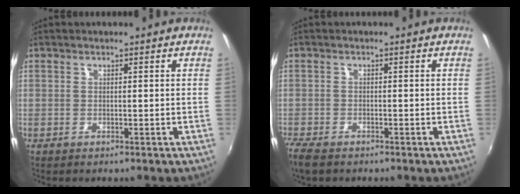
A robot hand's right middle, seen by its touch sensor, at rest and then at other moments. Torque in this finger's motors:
{"motor_torque": [0.73, -0.67, 0.03, 0.01]}